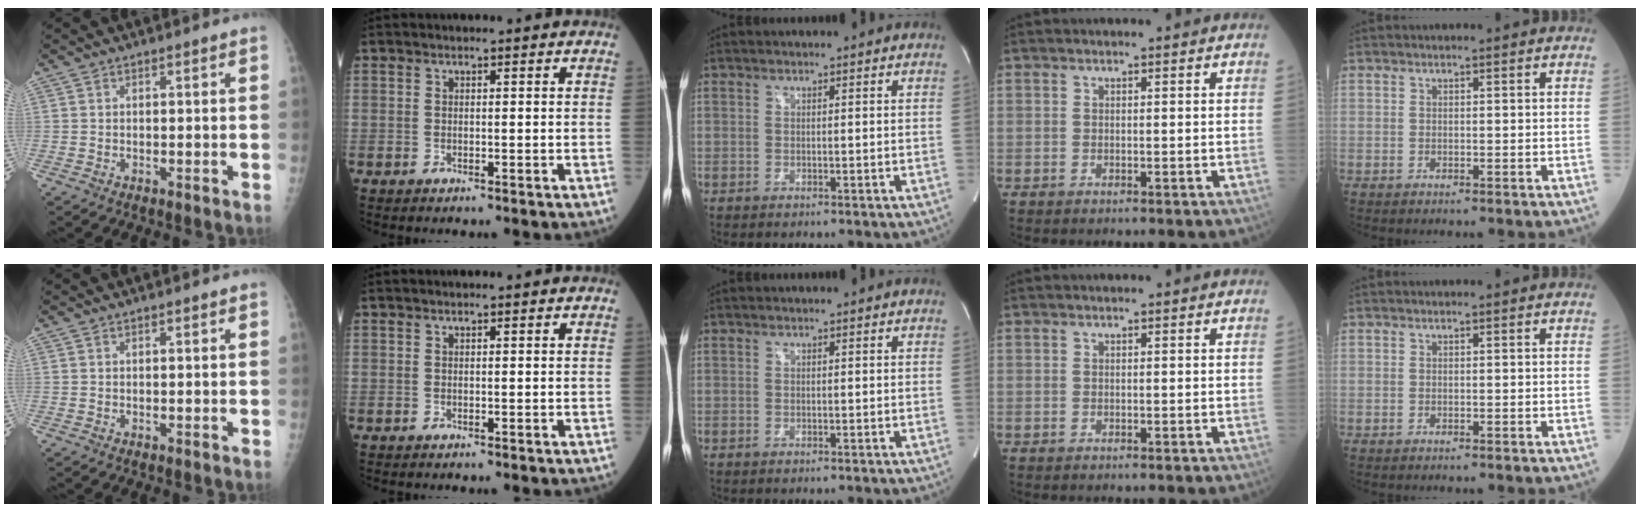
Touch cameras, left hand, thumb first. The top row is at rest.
{}